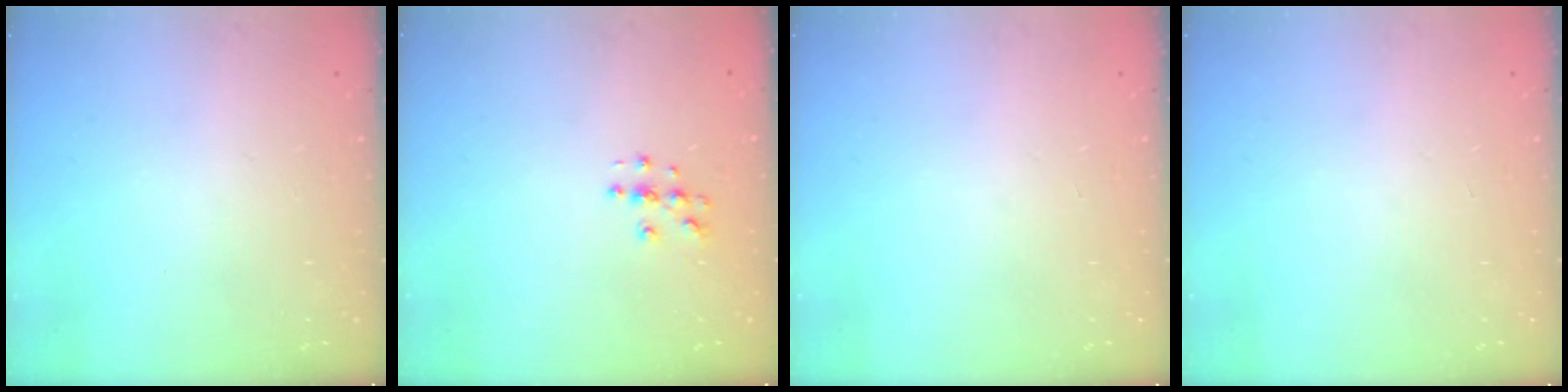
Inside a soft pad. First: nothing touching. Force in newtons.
{"total": 4.6, "press": 4.6, "slide": 0.3}
{"total": 0.0}
{"total": 0.0}